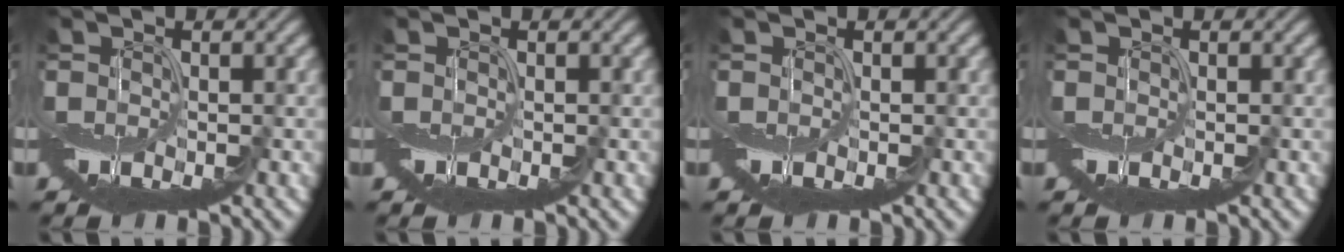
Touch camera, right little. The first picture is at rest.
{"total": 0.0}
{"total": 0.0}
{"total": 0.0}